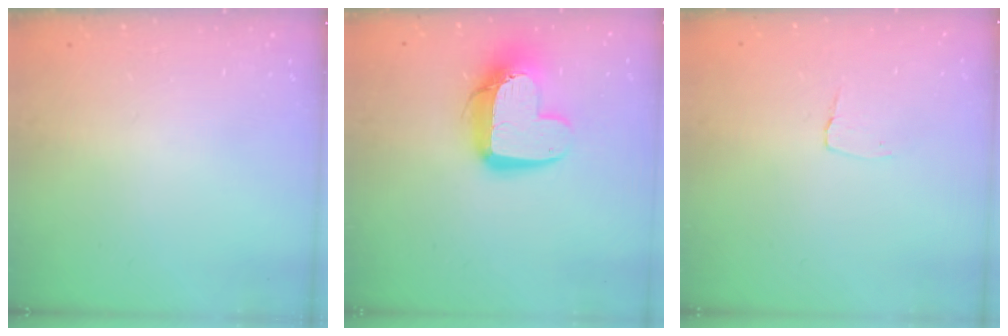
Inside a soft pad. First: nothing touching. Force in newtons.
{"total": 13.7, "press": 13.7, "slide": 1.2}
{"total": 3.0, "press": 3.0, "slide": 0.3}